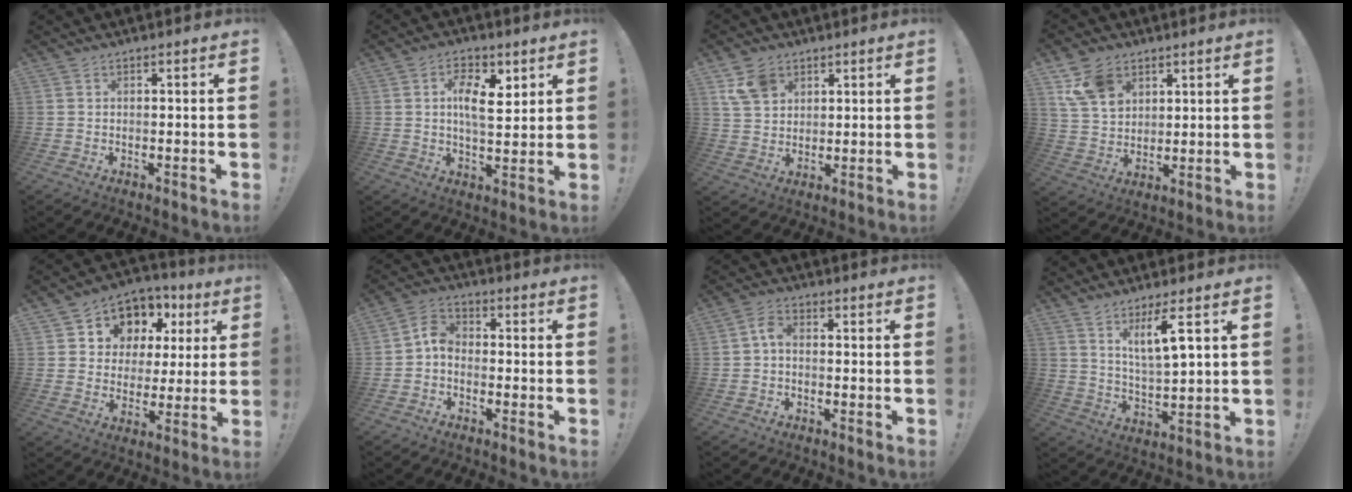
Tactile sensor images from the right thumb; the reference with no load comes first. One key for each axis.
{"total": 9.7, "fx": 3.7, "fy": 4.5, "fz": 7.8, "tx": -0.114, "ty": -0.012, "tz": 0.061}
{"total": 8.9, "fx": 4.9, "fy": 6.4, "fz": 3.8, "tx": -0.075, "ty": -0.016, "tz": 0.098}
{"total": 11.3, "fx": 6.2, "fy": 7.9, "fz": 5.1, "tx": -0.091, "ty": -0.020, "tz": 0.126}
{"total": 9.0, "fx": 3.5, "fy": 7.9, "fz": 2.6, "tx": -0.040, "ty": -0.032, "tz": 0.073}
{"total": 5.7, "fx": -1.7, "fy": 4.0, "fz": 3.7, "tx": -0.081, "ty": 0.014, "tz": -0.030}
{"total": 3.4, "fx": -0.5, "fy": 2.0, "fz": 2.8, "tx": -0.051, "ty": 0.014, "tz": -0.008}
{"total": 8.9, "fx": 5.4, "fy": 0.8, "fz": 7.0, "tx": -0.121, "ty": -0.024, "tz": 0.088}